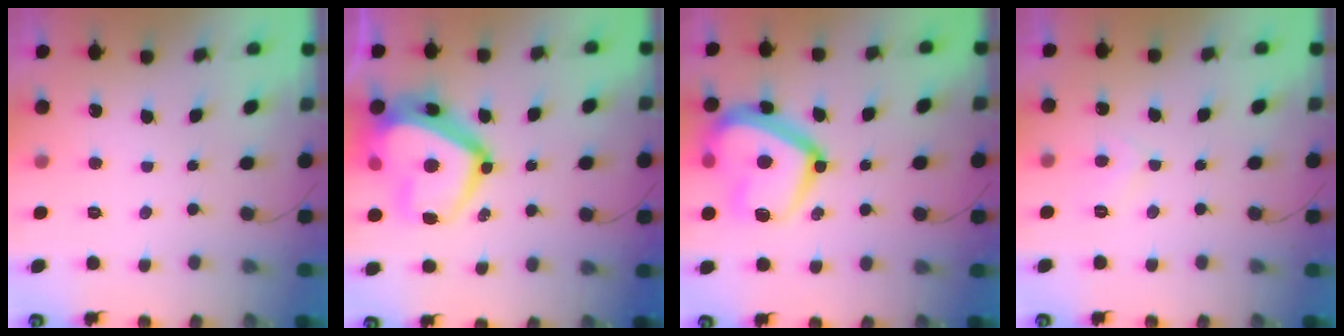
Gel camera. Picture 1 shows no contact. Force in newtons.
{"total": 20.2, "press": 20.1, "slide": 1.7}
{"total": 19.4, "press": 19.3, "slide": 1.7}
{"total": 3.9, "press": 3.8, "slide": 0.6}